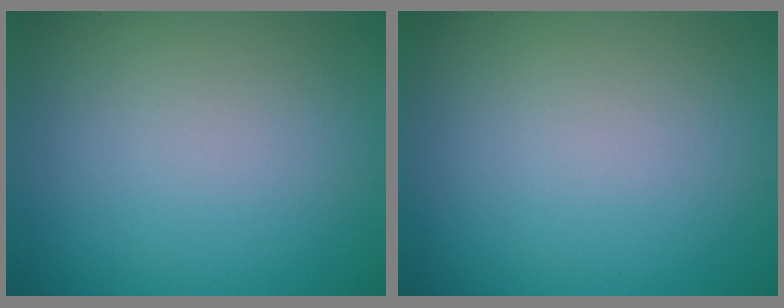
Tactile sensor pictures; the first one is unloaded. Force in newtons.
{"total": 0.0}